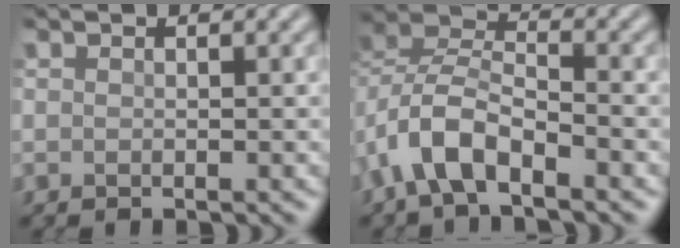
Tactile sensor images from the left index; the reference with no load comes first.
{"total": 5.7, "force": [-3.1, 2.7, 3.9], "torque": [-0.072, 0.009, -0.068]}